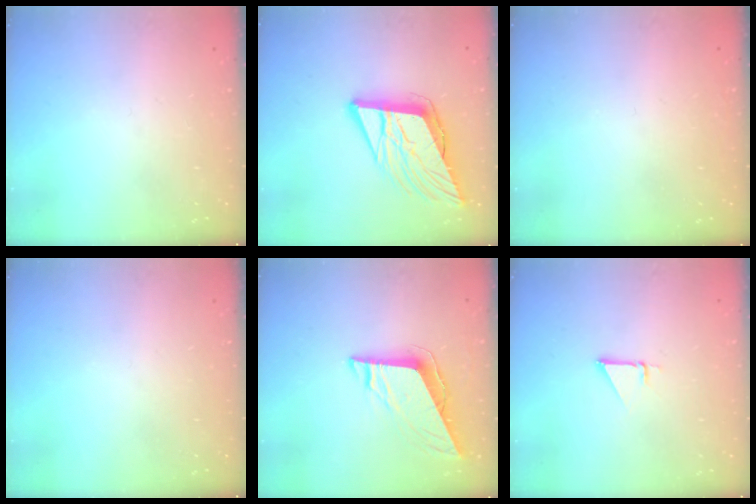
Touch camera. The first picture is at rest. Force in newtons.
{"total": 13.5, "press": 12.9, "slide": 3.8}
{"total": 1.6, "press": 1.6, "slide": 0.1}
{"total": 0.0}
{"total": 8.8, "press": 8.7, "slide": 1.4}
{"total": 2.3, "press": 2.3, "slide": 0.1}